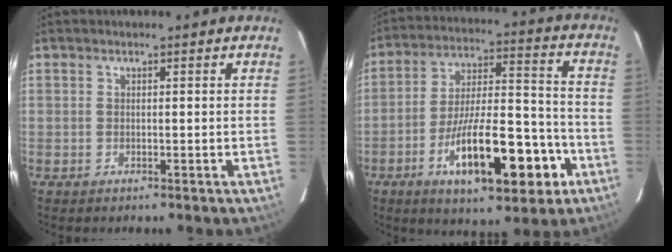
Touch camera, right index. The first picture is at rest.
{"total": 19.2, "force": [-8.6, 6.6, 15.9], "torque": [-0.267, -0.001, -0.125]}